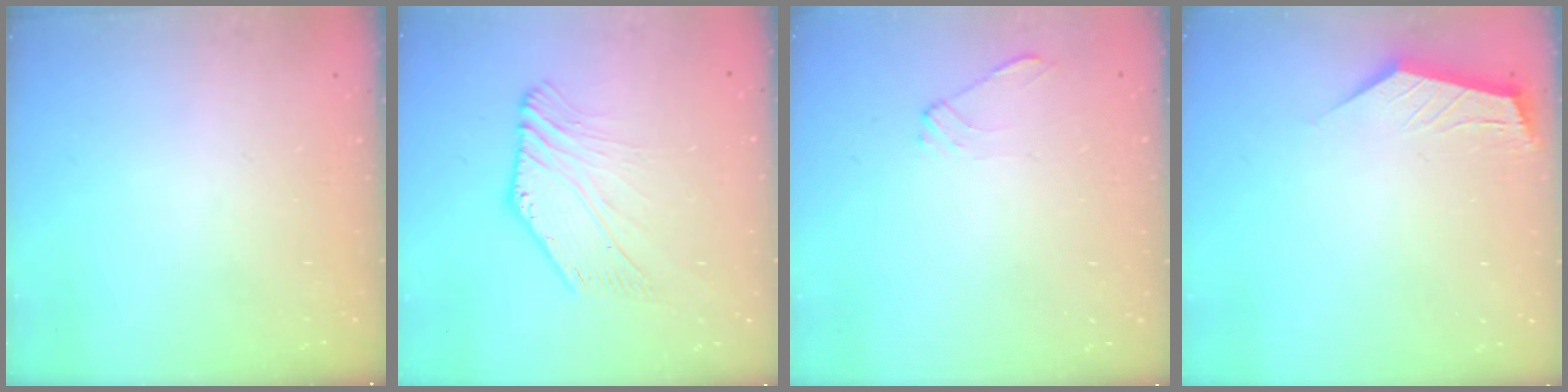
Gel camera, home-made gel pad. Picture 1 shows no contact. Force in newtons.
{"total": 5.9, "press": 5.8, "slide": 1.1}
{"total": 2.3, "press": 2.2, "slide": 0.6}
{"total": 2.8, "press": 2.8, "slide": 0.4}